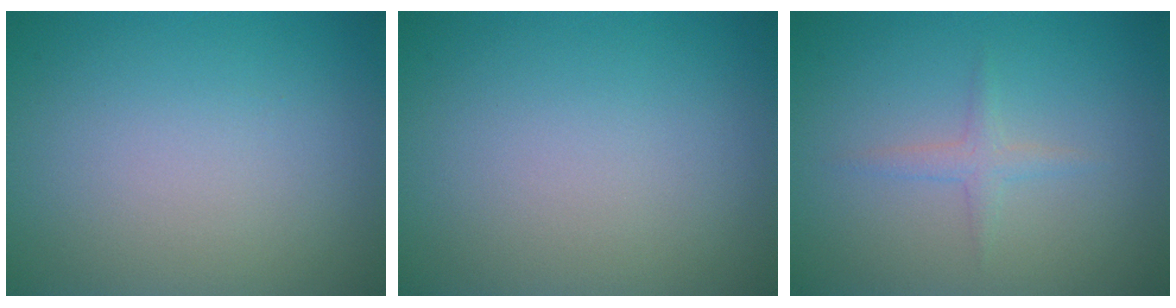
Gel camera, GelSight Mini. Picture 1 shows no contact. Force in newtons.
{"total": 0.0}
{"total": 1.3, "press": 1.3, "slide": 0.1}